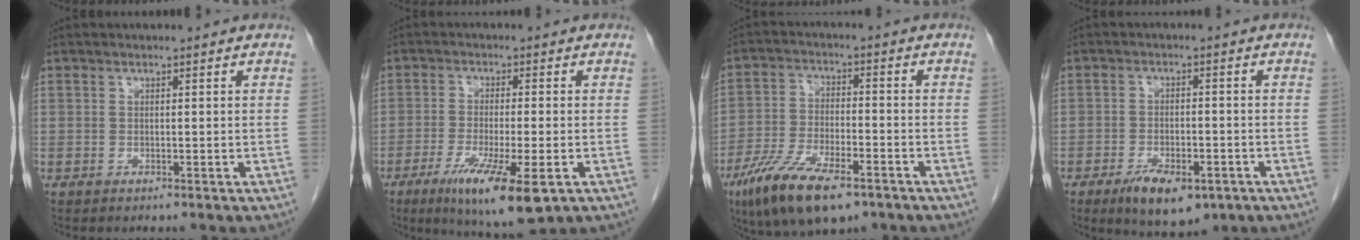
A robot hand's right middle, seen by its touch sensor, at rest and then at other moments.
{"total": 11.3, "force": [-5.6, 1.6, 9.6], "torque": [-0.165, -0.031, -0.086]}
{"total": 13.0, "force": [-8.2, 4.1, 9.2], "torque": [-0.174, -0.019, -0.142]}
{"total": 8.7, "force": [-5.2, 3.6, 5.9], "torque": [-0.090, -0.008, -0.074]}